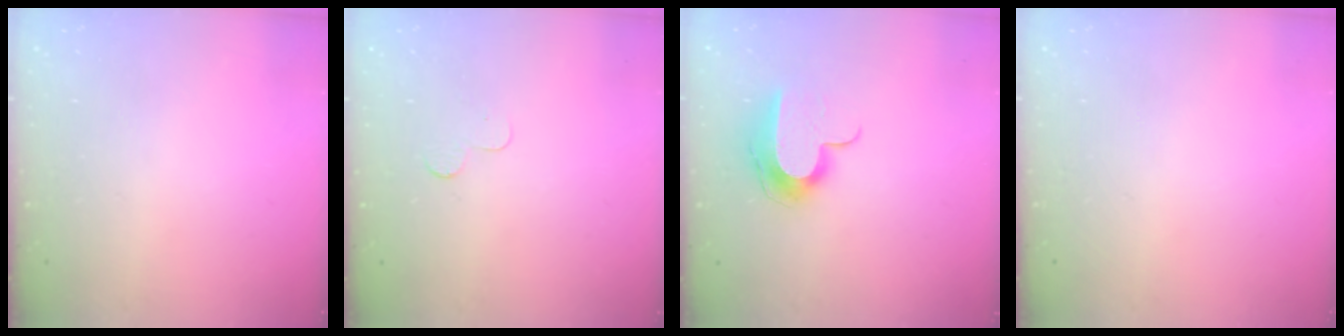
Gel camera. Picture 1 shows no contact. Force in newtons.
{"total": 2.3, "press": 2.3, "slide": 0.2}
{"total": 9.9, "press": 9.9, "slide": 0.2}
{"total": 0.0}